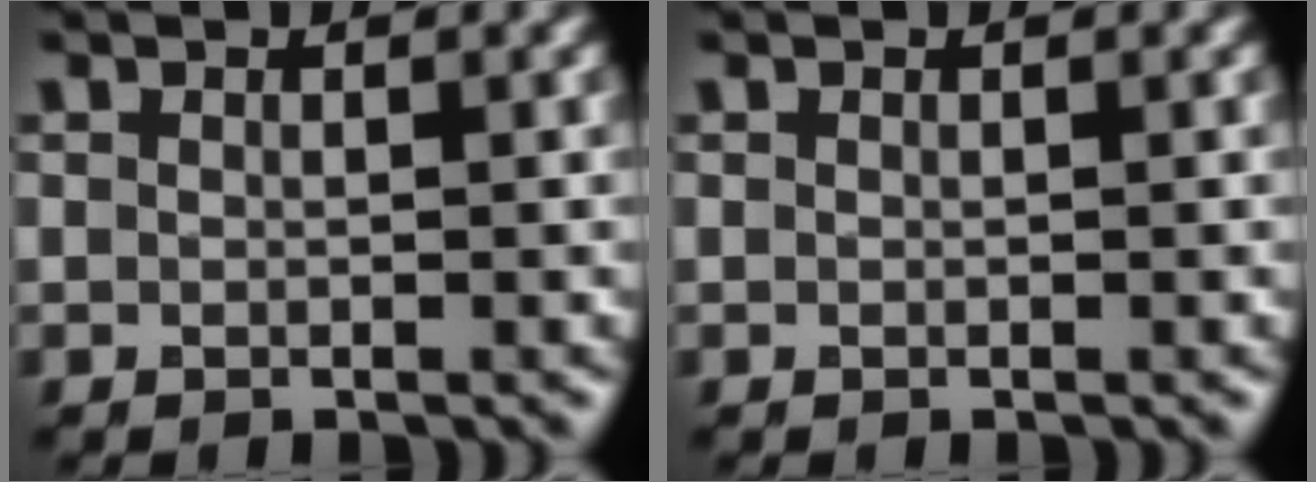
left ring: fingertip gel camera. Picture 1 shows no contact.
{"total": 0.0}